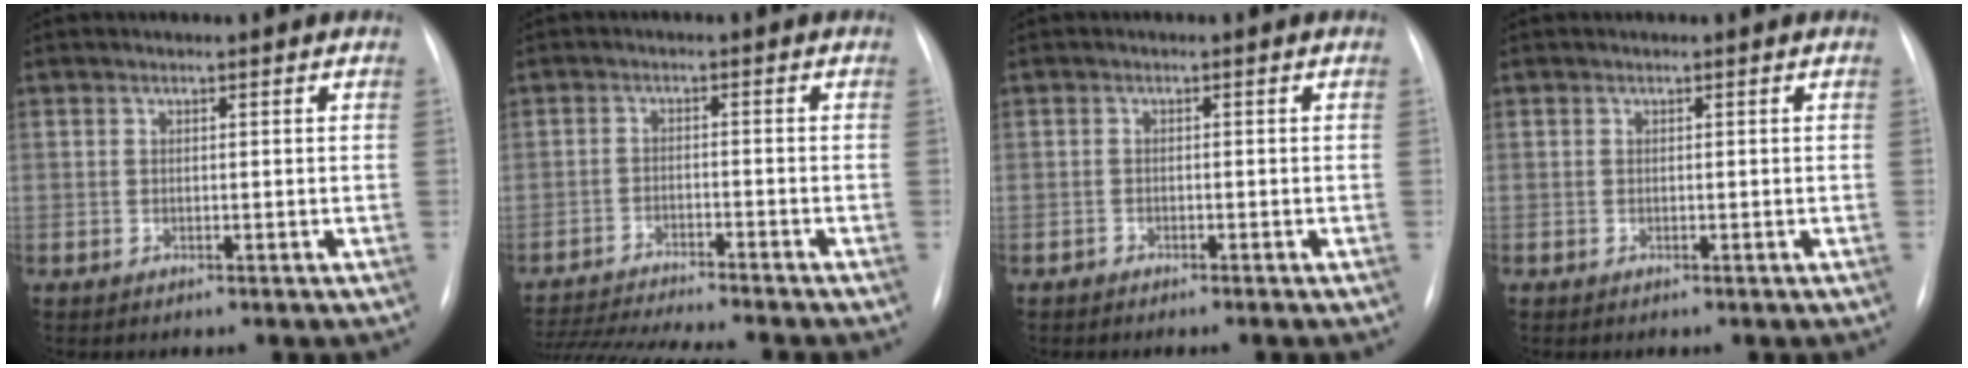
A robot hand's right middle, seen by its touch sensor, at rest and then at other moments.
{"total": 15.4, "force": [-14.0, -0.1, 6.4], "torque": [-0.106, -0.020, -0.213]}
{"total": 0.8, "force": [-0.8, 0.0, 0.2], "torque": [-0.003, 0.000, -0.014]}
{"total": 0.0}